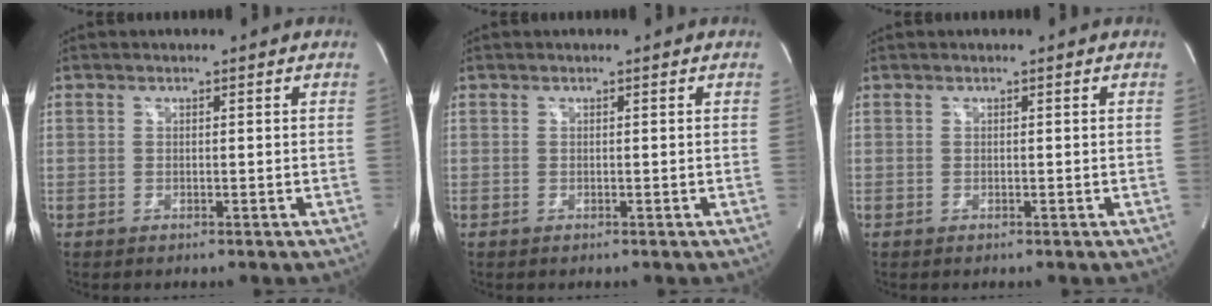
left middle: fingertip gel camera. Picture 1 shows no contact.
{"total": 0.0}
{"total": 0.0}